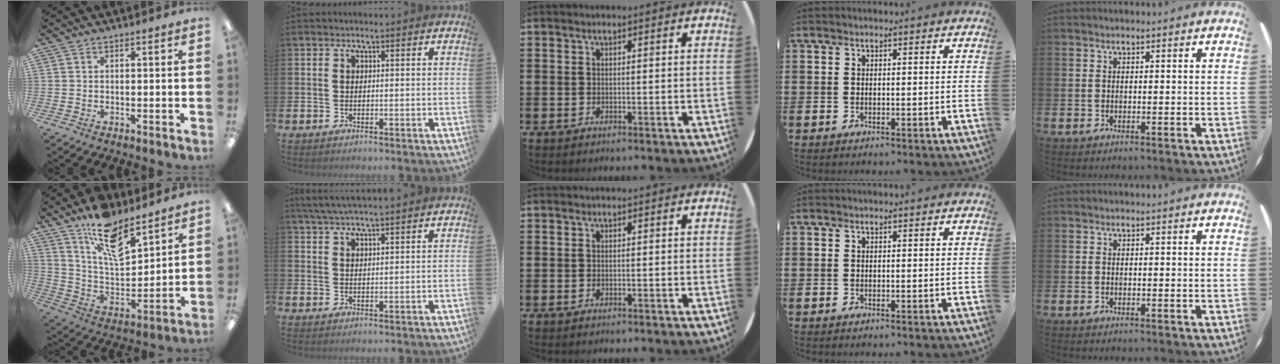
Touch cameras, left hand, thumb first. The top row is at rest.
{"thumb": {"total": 15.3, "force": [11.1, 5.9, 8.7], "torque": [-0.151, -0.064, 0.195]}, "index": {"total": 3.8, "force": [3.6, -0.1, 1.4], "torque": [-0.045, -0.003, 0.068]}}